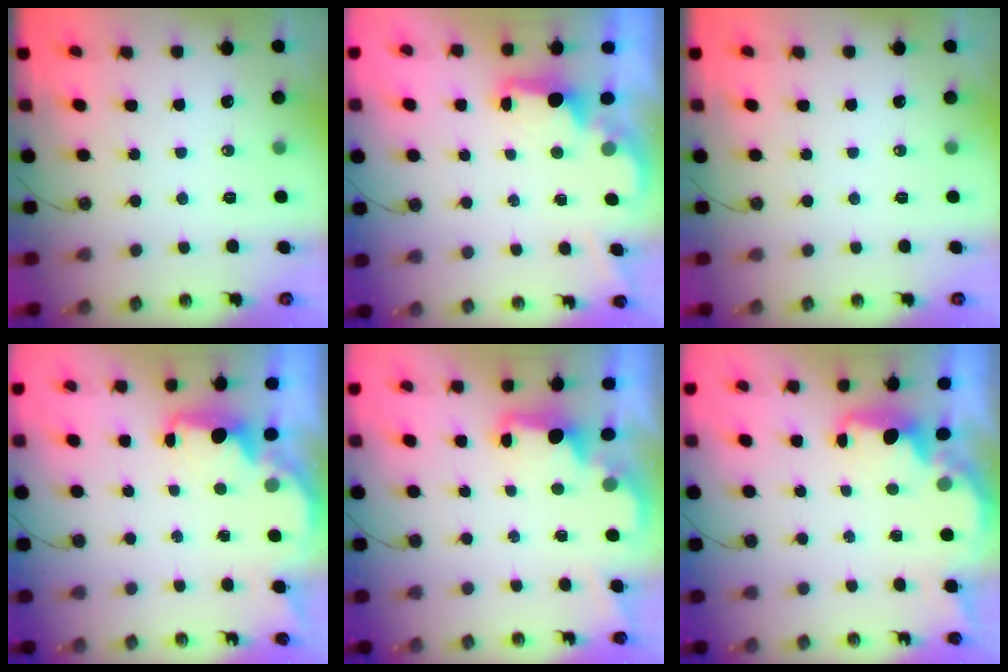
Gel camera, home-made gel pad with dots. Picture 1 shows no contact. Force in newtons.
{"total": 1.8, "press": 1.6, "slide": 0.7}
{"total": 0.0}
{"total": 2.1, "press": 2.0, "slide": 0.5}
{"total": 2.2, "press": 2.0, "slide": 0.8}
{"total": 2.2, "press": 2.0, "slide": 0.8}